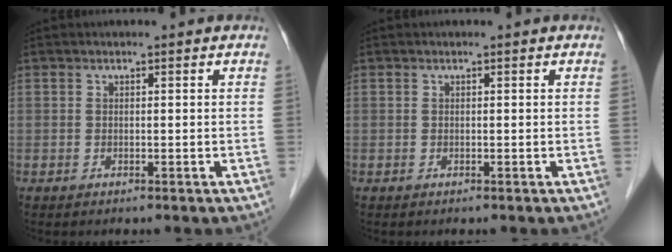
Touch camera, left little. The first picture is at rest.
{"total": 0.0}